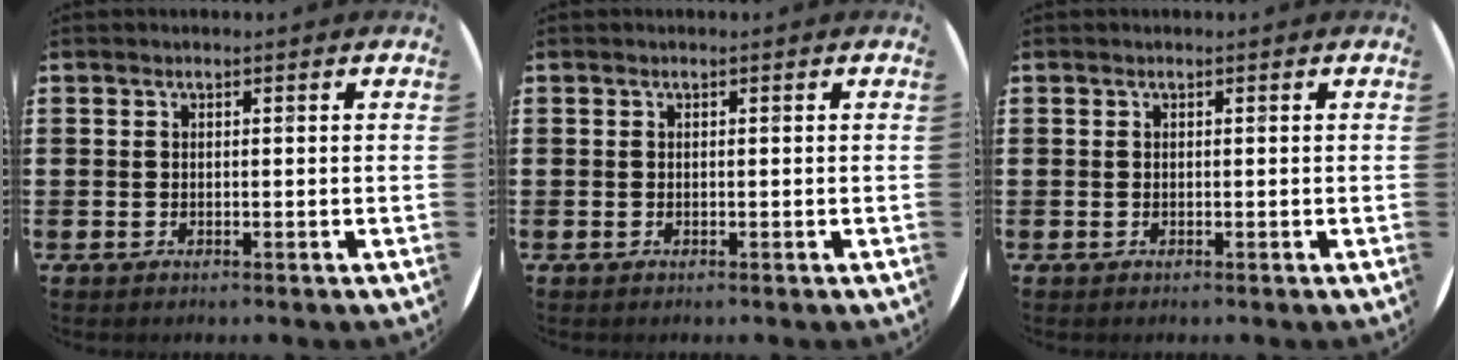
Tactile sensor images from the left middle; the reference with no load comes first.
{"total": 0.0}
{"total": 0.0}